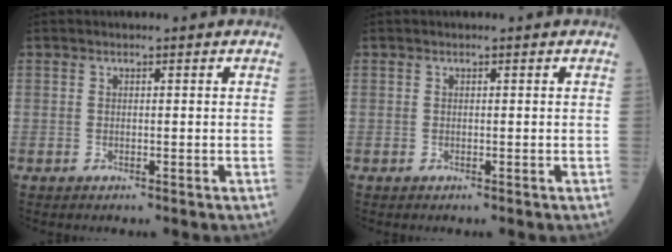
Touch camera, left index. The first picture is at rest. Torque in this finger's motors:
{"motor_torque": [0.02, -0.02, -0.01, -0.01]}